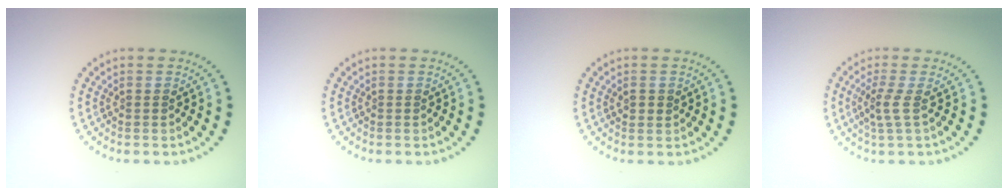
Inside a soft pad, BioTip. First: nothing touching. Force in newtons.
{"total": 0.0}
{"total": 1.0, "press": 0.9, "slide": 0.3}
{"total": 1.8, "press": 1.3, "slide": 1.2}